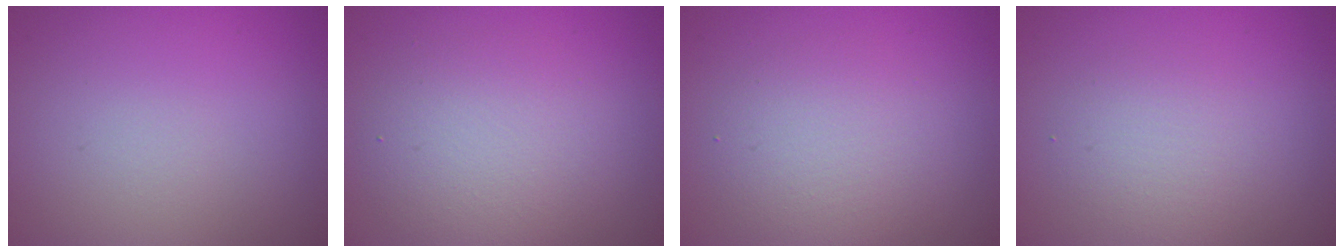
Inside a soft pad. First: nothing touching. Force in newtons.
{"total": 4.2, "press": 4.2, "slide": 0.1}
{"total": 3.0, "press": 3.0, "slide": 0.1}
{"total": 2.3, "press": 2.3, "slide": 0.2}